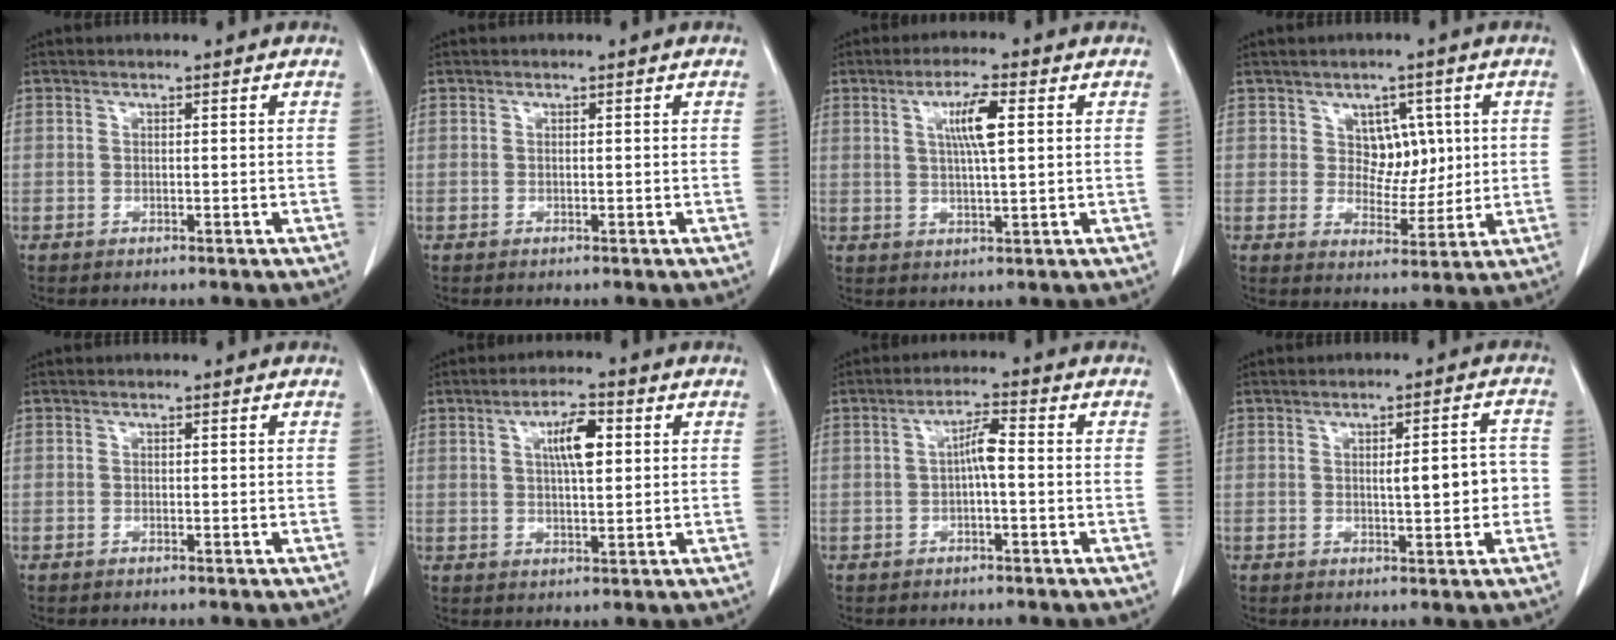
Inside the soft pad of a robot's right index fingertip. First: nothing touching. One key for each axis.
{"total": 0.0}
{"total": 5.9, "fx": 1.7, "fy": 0.5, "fz": 5.6, "tx": -0.103, "ty": 0.001, "tz": 0.031}
{"total": 5.3, "fx": 1.6, "fy": 3.9, "fz": 3.2, "tx": -0.036, "ty": 0.004, "tz": 0.030}
{"total": 0.0}
{"total": 6.0, "fx": 1.7, "fy": 1.5, "fz": 5.5, "tx": -0.097, "ty": 0.005, "tz": 0.030}
{"total": 3.6, "fx": -0.2, "fy": 0.5, "fz": 3.6, "tx": -0.063, "ty": 0.011, "tz": -0.003}
{"total": 5.6, "fx": -0.4, "fy": 1.4, "fz": 5.4, "tx": -0.075, "ty": 0.011, "tz": -0.002}